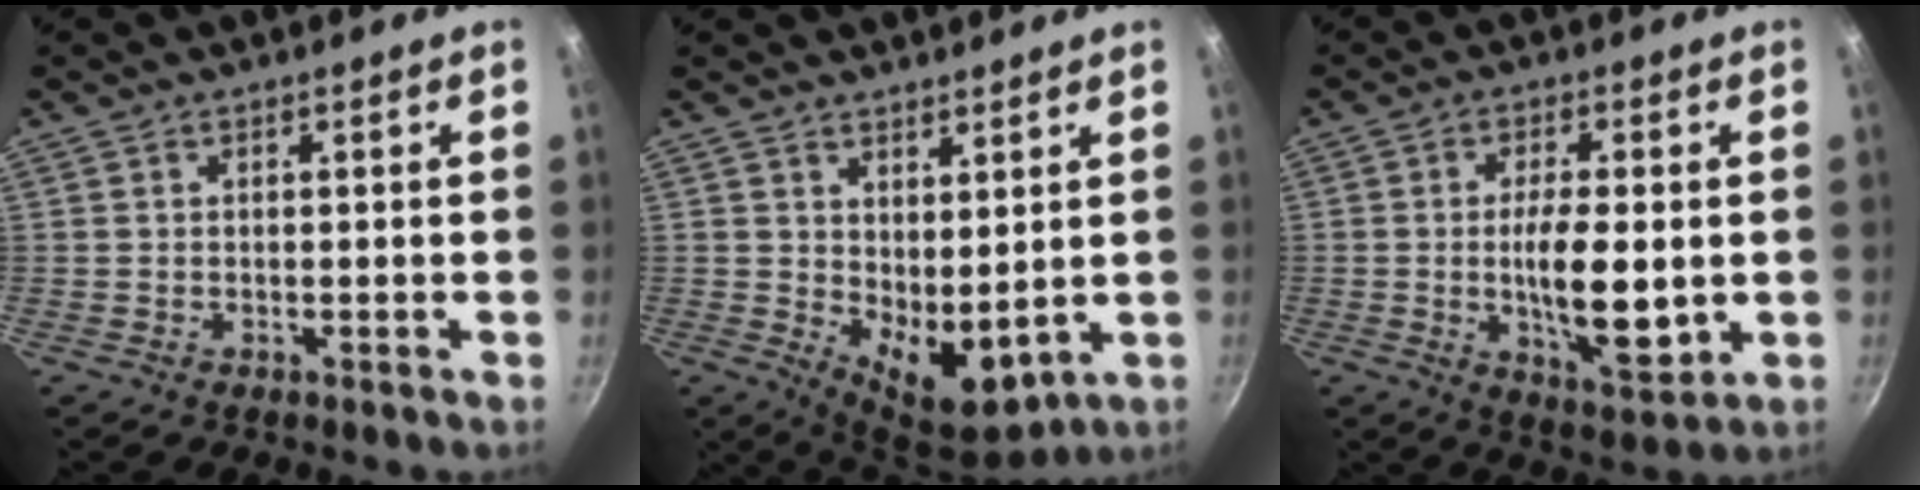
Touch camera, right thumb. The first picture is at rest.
{"total": 9.2, "force": [2.5, 4.7, 7.5], "torque": [-0.094, -0.041, 0.054]}
{"total": 12.3, "force": [-1.0, 4.8, 11.3], "torque": [-0.181, -0.010, -0.009]}